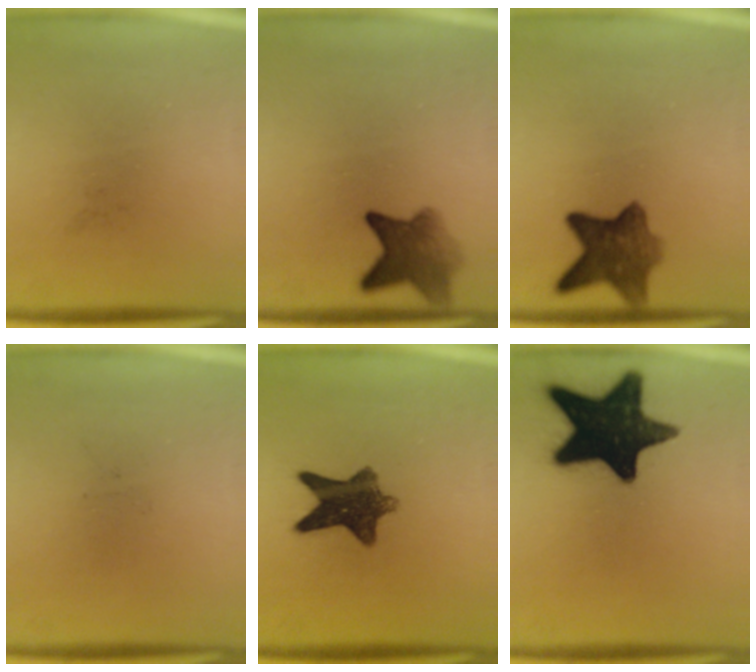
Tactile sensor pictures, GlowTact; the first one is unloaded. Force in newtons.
{"total": 6.2}
{"total": 7.7}
{"total": 0.0}
{"total": 9.5}
{"total": 19.2}